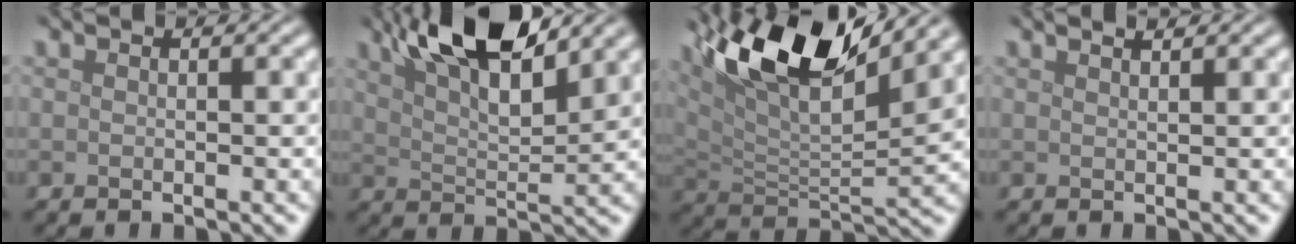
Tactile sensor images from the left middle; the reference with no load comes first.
{"total": 9.7, "force": [6.1, 3.1, 6.8], "torque": [-0.119, 0.017, 0.099]}
{"total": 12.8, "force": [7.8, 3.9, 9.4], "torque": [-0.177, 0.012, 0.142]}
{"total": 1.9, "force": [1.4, 0.6, 1.0], "torque": [0.001, 0.001, 0.000]}